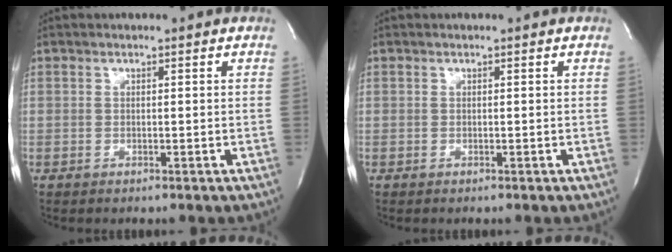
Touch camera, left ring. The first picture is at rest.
{"total": 0.0}